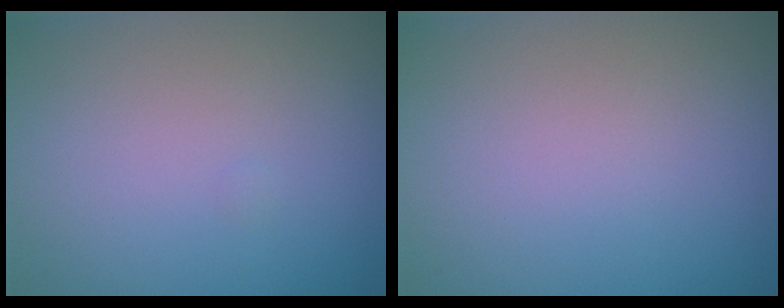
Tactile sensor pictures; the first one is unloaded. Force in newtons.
{"total": 0.0}